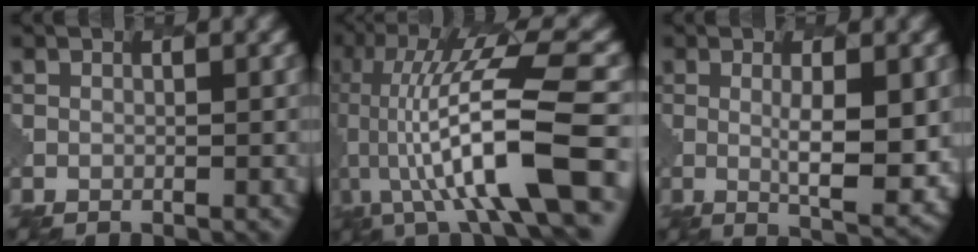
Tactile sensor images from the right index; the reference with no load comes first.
{"total": 12.0, "force": [-1.9, 2.8, 11.5], "torque": [-0.198, 0.023, -0.030]}
{"total": 5.0, "force": [0.6, 1.2, 4.9], "torque": [-0.076, -0.009, 0.016]}